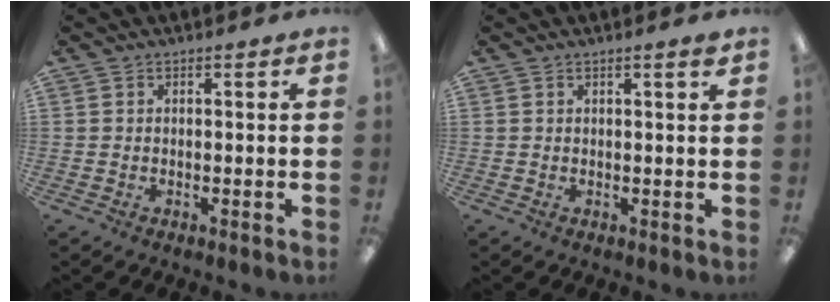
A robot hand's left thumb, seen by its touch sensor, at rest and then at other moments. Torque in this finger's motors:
{"motor_torque": [-0.08, -0.01, -0.21, -0.03, 0.01]}